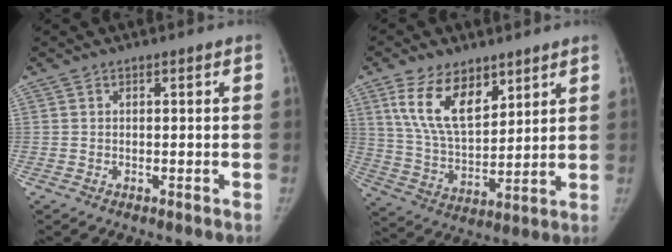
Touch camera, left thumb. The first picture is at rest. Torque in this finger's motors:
{"motor_torque": [0.40, -0.03, 1.80, -0.97, 0.42]}